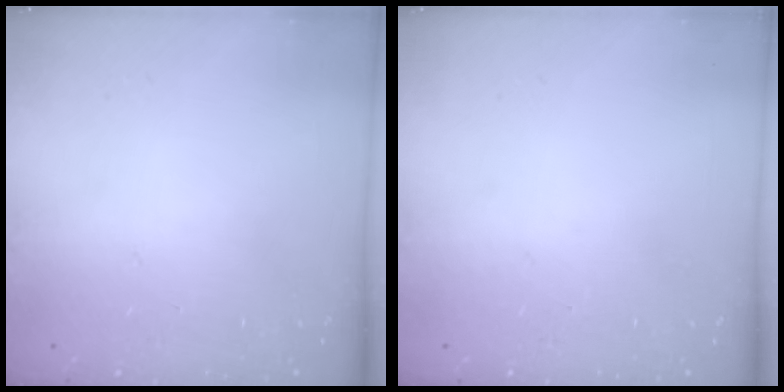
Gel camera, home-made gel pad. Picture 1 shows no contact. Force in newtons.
{"total": 0.0}